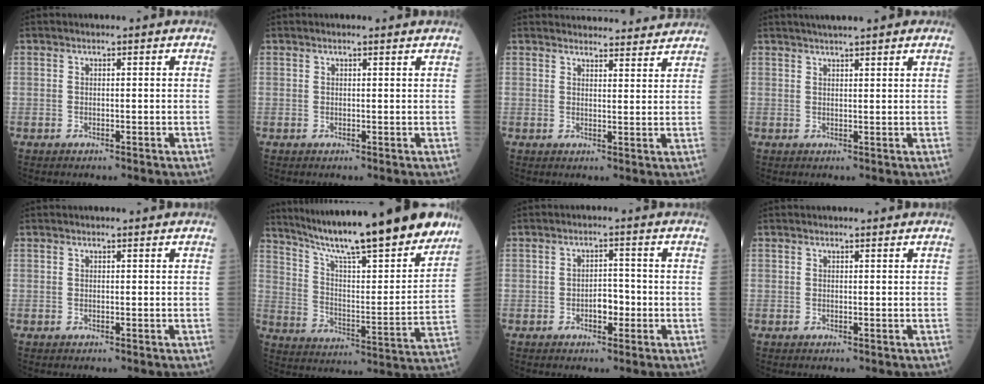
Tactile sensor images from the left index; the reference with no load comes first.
{"total": 0.9, "force": [0.8, 0.0, 0.3], "torque": [-0.011, 0.002, 0.010]}
{"total": 12.4, "force": [12.0, 2.3, 2.2], "torque": [-0.005, 0.009, 0.136]}
{"total": 13.1, "force": [10.7, 1.3, 7.5], "torque": [-0.113, 0.021, 0.146]}
{"total": 0.0}
{"total": 25.0, "force": [20.7, 2.0, 13.8], "torque": [-0.223, -0.037, 0.301]}
{"total": 2.8, "force": [-1.2, 1.5, 2.0], "torque": [-0.030, 0.002, -0.019]}
{"total": 0.6, "force": [0.6, 0.1, -0.1], "torque": [-0.007, -0.003, 0.006]}